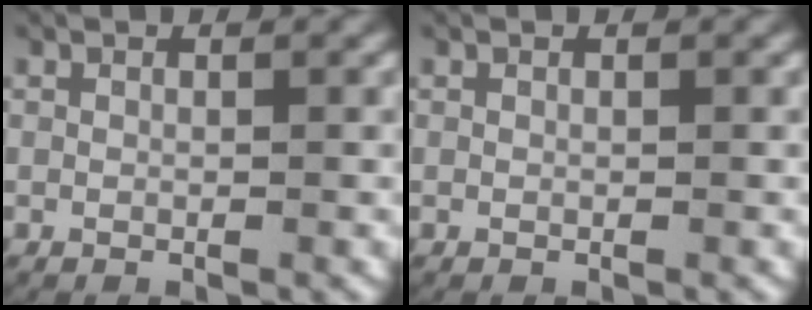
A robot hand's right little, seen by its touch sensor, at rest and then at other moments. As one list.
[{"total": 0.0}]